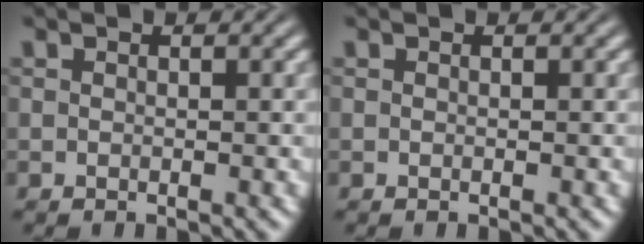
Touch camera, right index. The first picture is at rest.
{"total": 0.0}